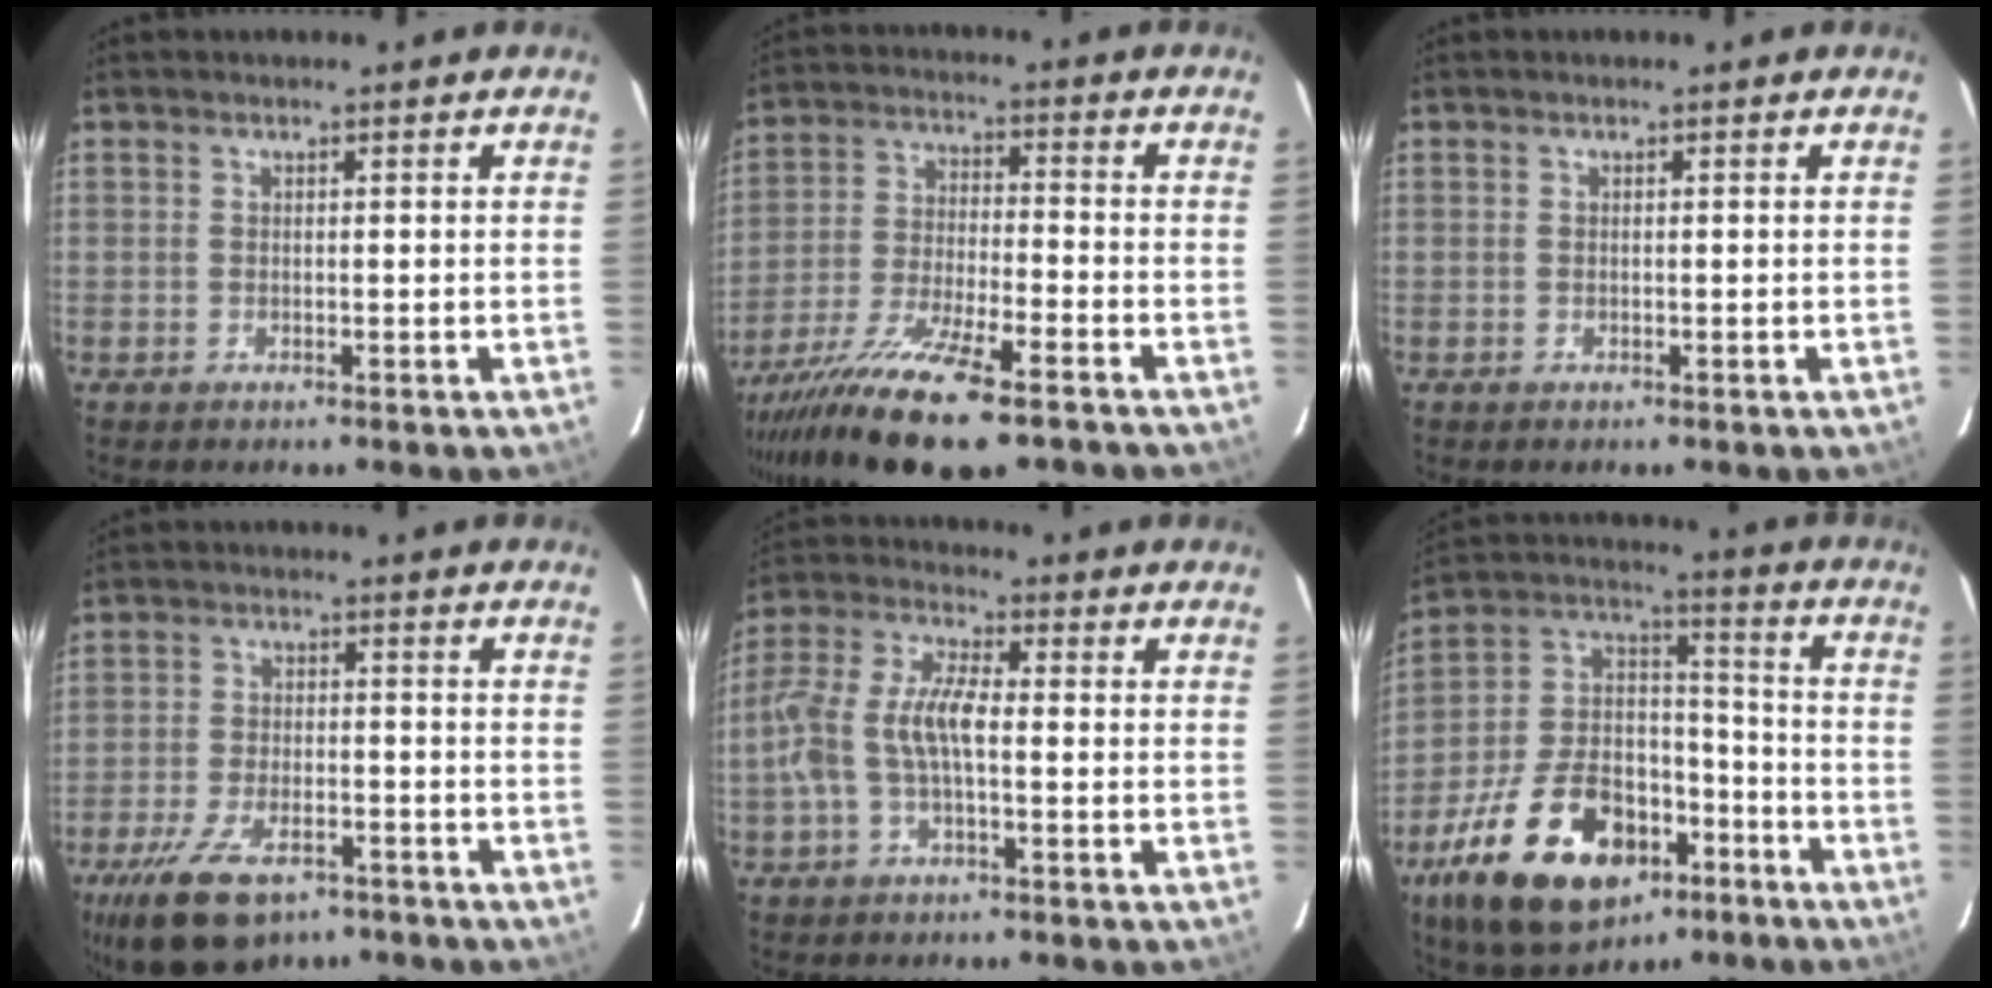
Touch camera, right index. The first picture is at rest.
{"total": 19.3, "force": [-14.4, 4.2, 12.2], "torque": [-0.248, -0.054, -0.255]}
{"total": 0.0}
{"total": 14.0, "force": [-9.1, 6.7, 8.2], "torque": [-0.186, -0.022, -0.155]}
{"total": 9.6, "force": [-1.4, 3.6, 8.8], "torque": [-0.198, 0.017, -0.028]}
{"total": 25.2, "force": [-13.5, 14.1, 16.0], "torque": [-0.325, 0.013, -0.212]}